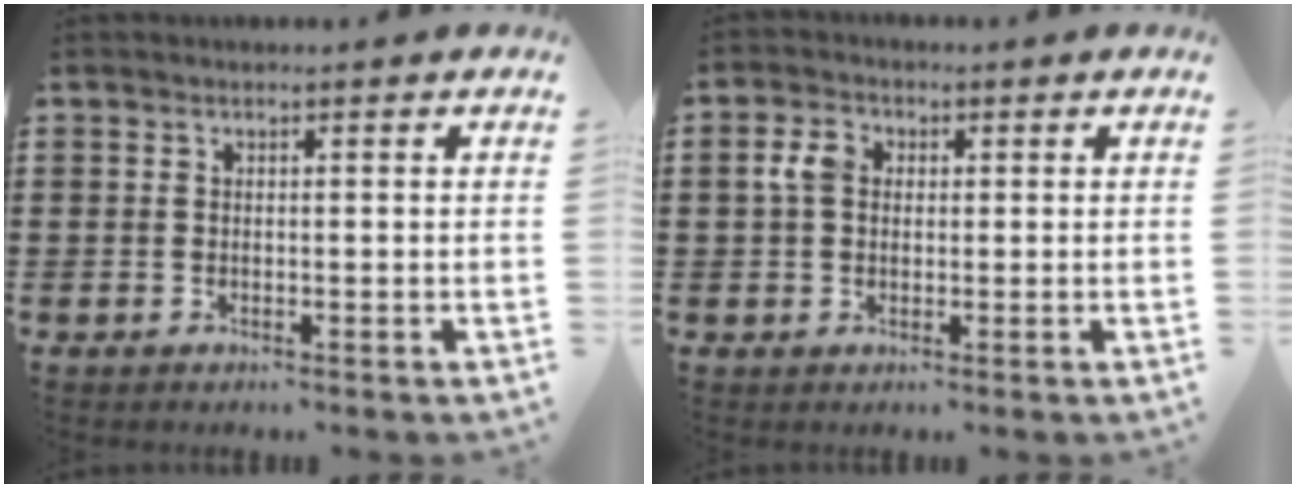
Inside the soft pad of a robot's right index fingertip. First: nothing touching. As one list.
[{"total": 3.5, "force": [0.5, 2.5, 2.4], "torque": [-0.061, 0.009, 0.005]}]